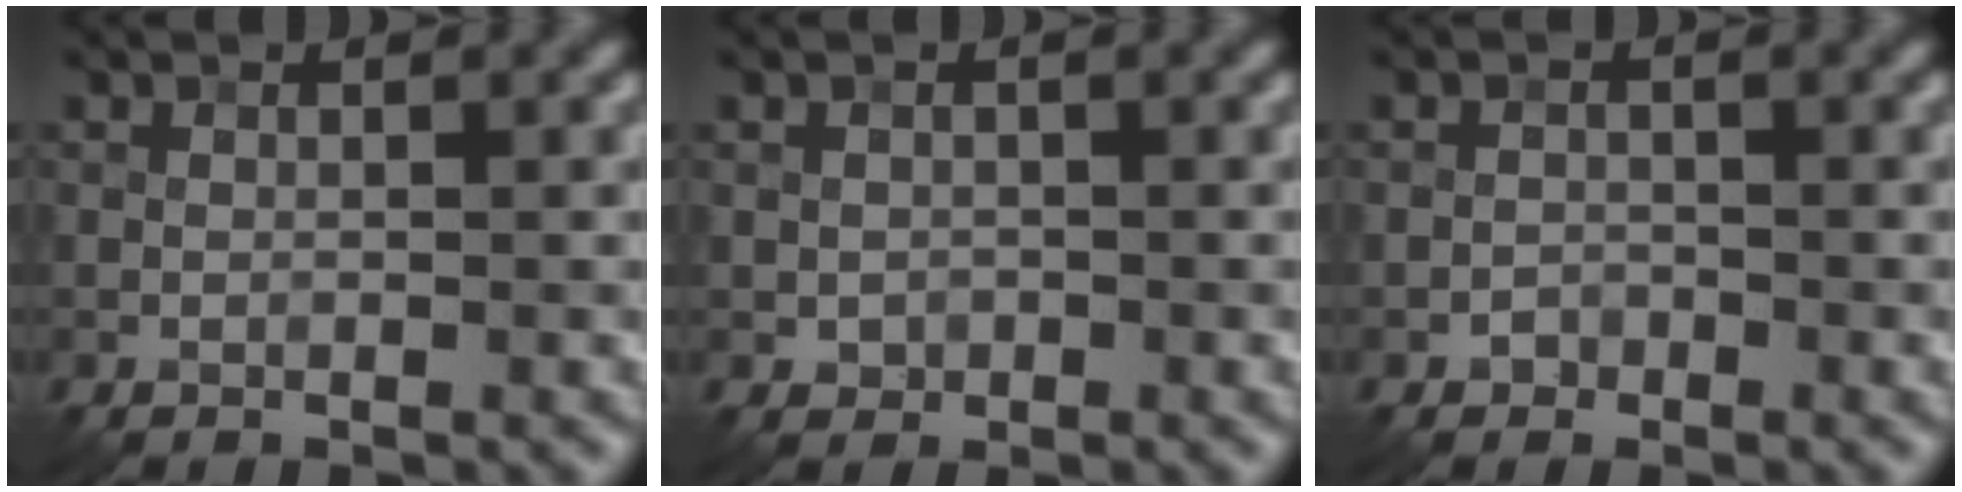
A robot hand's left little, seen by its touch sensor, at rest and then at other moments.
{"total": 1.0, "force": [-0.2, 0.9, 0.3], "torque": [-0.001, -0.004, -0.005]}
{"total": 0.9, "force": [-0.6, 0.7, 0.0], "torque": [0.006, 0.001, -0.010]}